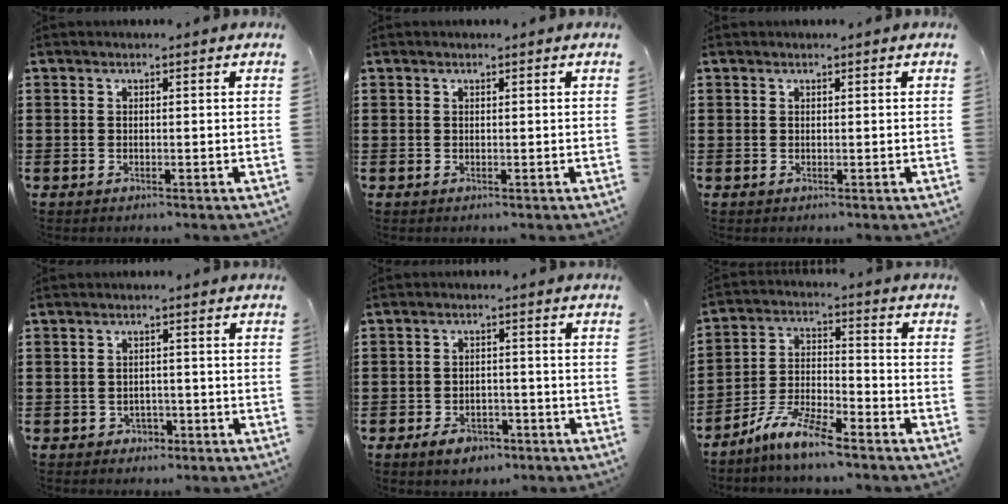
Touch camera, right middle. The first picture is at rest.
{"total": 0.0}
{"total": 0.0}
{"total": 1.4, "force": [-1.1, 1.0, 0.1], "torque": [-0.010, 0.000, -0.025]}
{"total": 3.4, "force": [-2.6, 1.7, 1.4], "torque": [-0.024, 0.009, -0.052]}
{"total": 8.2, "force": [-7.0, 0.9, 4.1], "torque": [-0.094, 0.000, -0.138]}